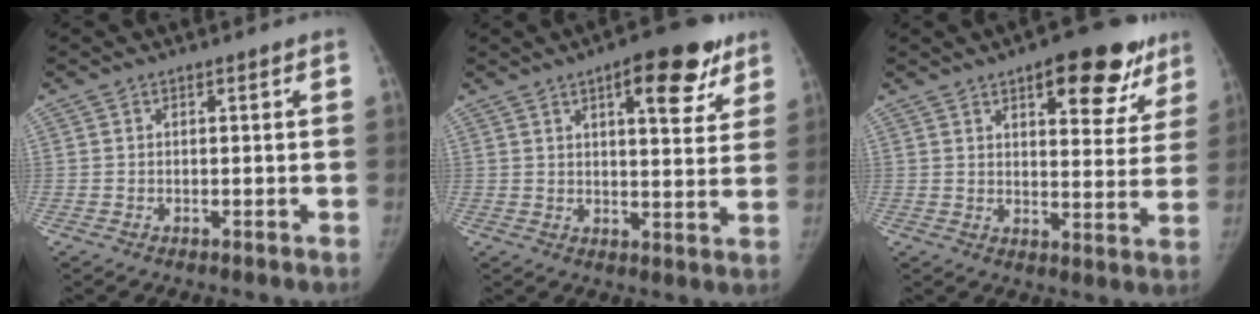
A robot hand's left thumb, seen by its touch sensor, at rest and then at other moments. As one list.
[{"total": 12.9, "force": [7.2, 4.7, 9.7], "torque": [-0.091, -0.025, 0.093]}, {"total": 16.7, "force": [9.8, 6.9, 11.7], "torque": [-0.095, -0.038, 0.127]}]